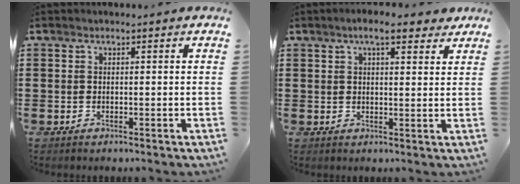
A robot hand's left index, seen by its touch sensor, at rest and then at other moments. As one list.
[{"total": 5.8, "force": [4.0, 1.4, 3.9], "torque": [-0.077, 0.003, 0.070]}]